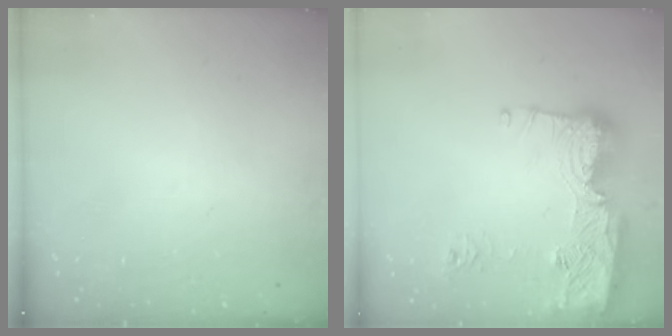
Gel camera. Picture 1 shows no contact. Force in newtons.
{"total": 18.9, "press": 18.8, "slide": 1.7}